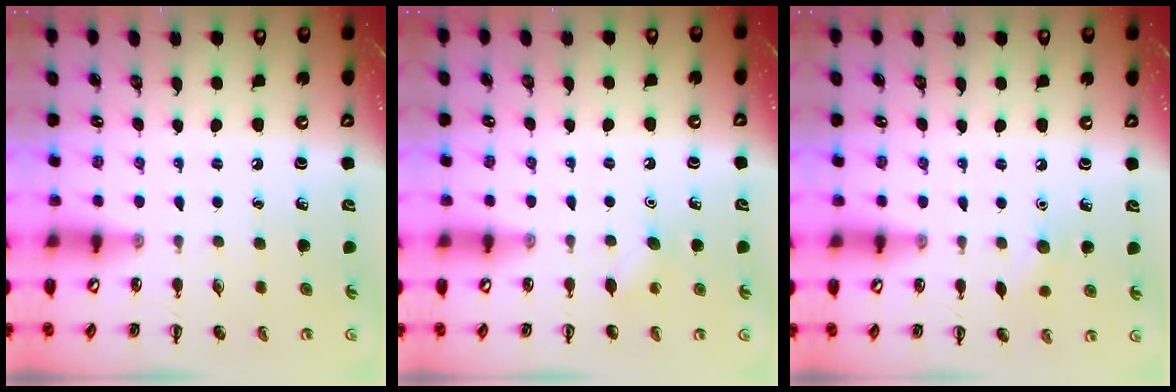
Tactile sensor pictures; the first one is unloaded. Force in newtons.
{"total": 4.0, "press": 3.8, "slide": 1.1}
{"total": 5.2, "press": 5.0, "slide": 1.3}